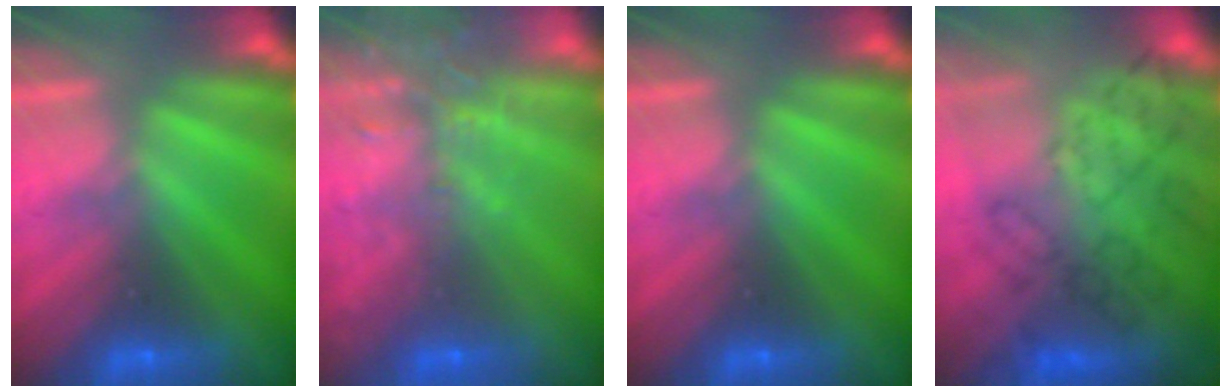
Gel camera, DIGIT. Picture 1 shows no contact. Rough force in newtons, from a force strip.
{"total": 8.4}
{"total": 0.0}
{"total": 11.3}